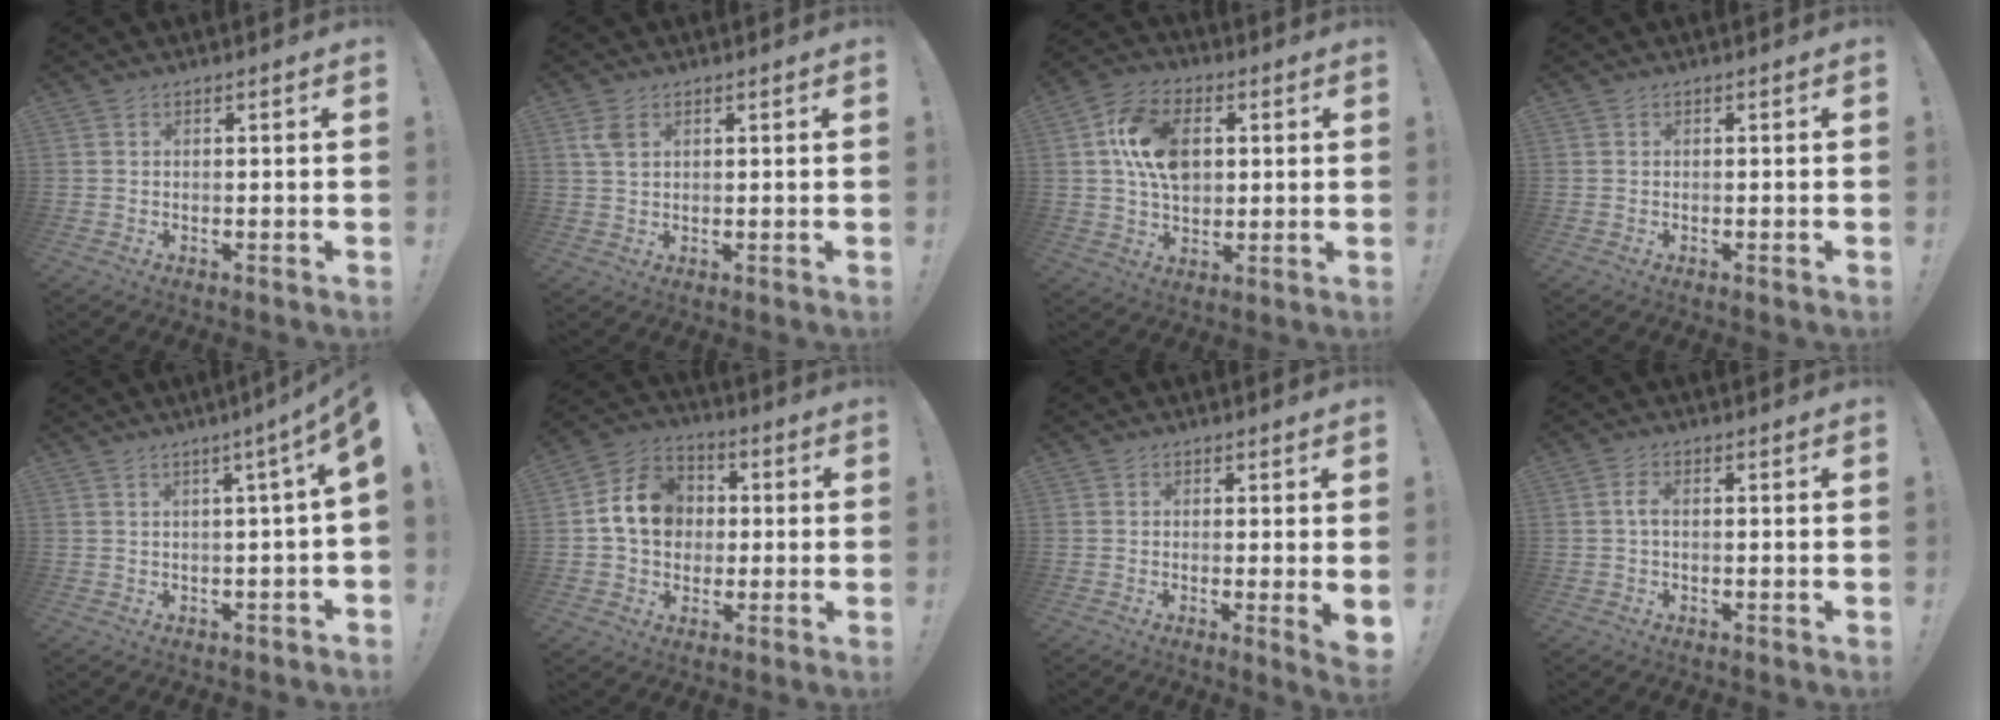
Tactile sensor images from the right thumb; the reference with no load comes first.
{"total": 3.8, "force": [1.8, 2.1, 2.5], "torque": [-0.038, -0.005, 0.032]}
{"total": 15.0, "force": [2.9, 10.5, 10.3], "torque": [-0.166, 0.011, 0.056]}
{"total": 0.0}
{"total": 4.9, "force": [1.0, -0.7, 4.7], "torque": [-0.075, -0.016, 0.014]}
{"total": 13.7, "force": [1.4, 11.6, 7.2], "torque": [-0.099, 0.010, 0.035]}
{"total": 3.8, "force": [0.4, 0.3, 3.8], "torque": [-0.040, -0.014, 0.009]}
{"total": 2.6, "force": [-0.2, 1.1, 2.3], "torque": [-0.042, 0.008, -0.005]}